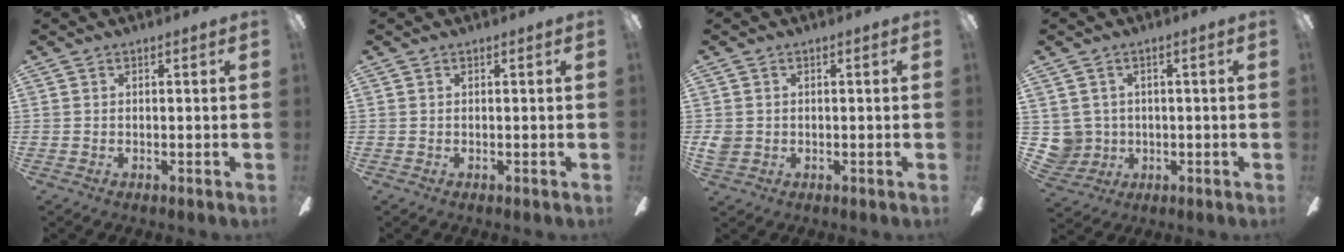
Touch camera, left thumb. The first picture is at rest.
{"total": 0.0}
{"total": 2.7, "force": [0.4, 2.5, 1.0], "torque": [-0.019, 0.005, 0.009]}
{"total": 5.2, "force": [0.9, 5.1, 0.4], "torque": [-0.032, -0.002, 0.020]}